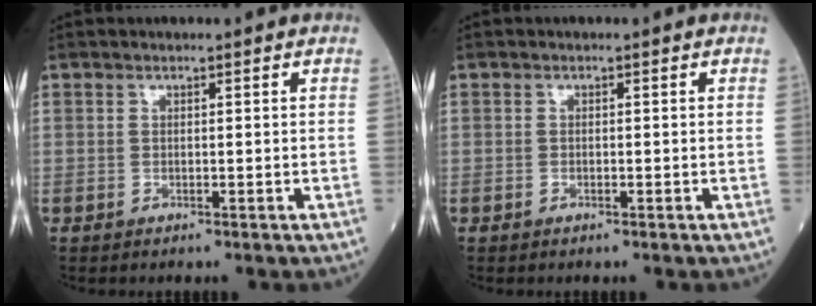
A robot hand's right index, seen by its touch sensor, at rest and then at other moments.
{"total": 0.5, "force": [-0.4, 0.1, 0.4], "torque": [-0.008, 0.000, -0.006]}